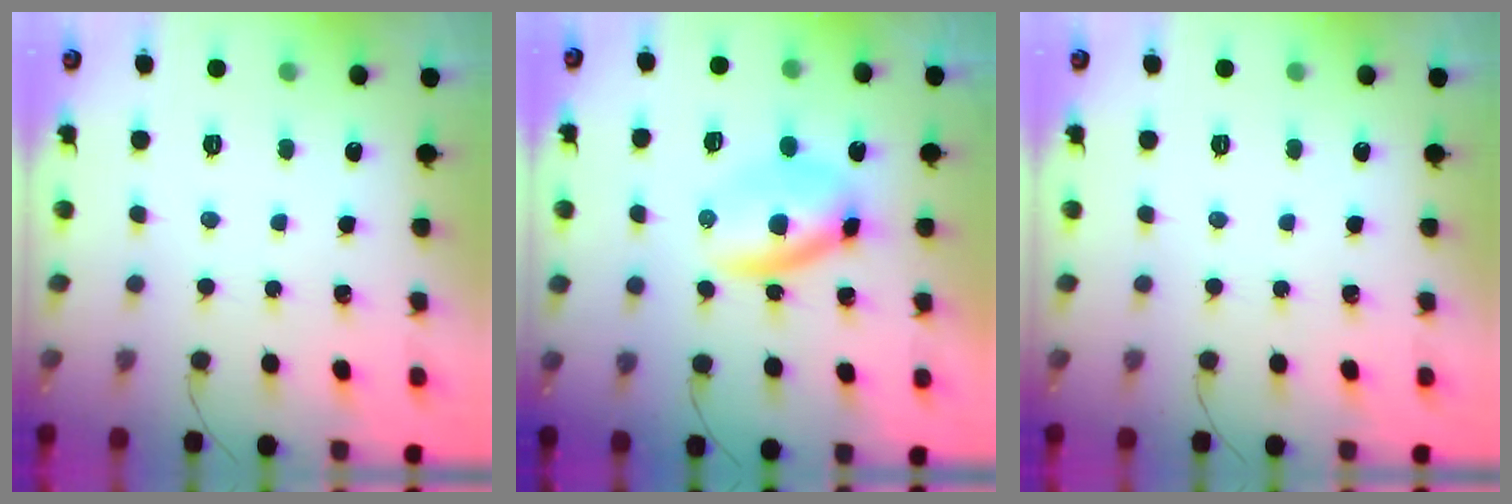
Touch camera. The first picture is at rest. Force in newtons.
{"total": 5.6, "press": 5.5, "slide": 1.2}
{"total": 0.0}